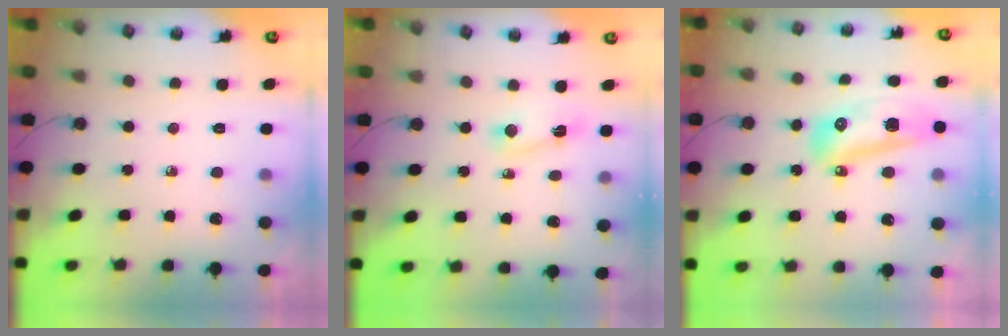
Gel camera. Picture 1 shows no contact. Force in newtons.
{"total": 2.8, "press": 2.7, "slide": 0.6}
{"total": 15.1, "press": 13.9, "slide": 5.9}